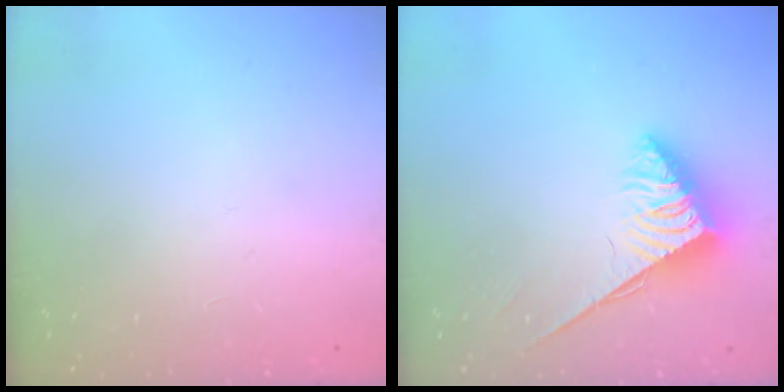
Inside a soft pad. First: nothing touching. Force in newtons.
{"total": 3.8, "press": 3.8, "slide": 0.5}